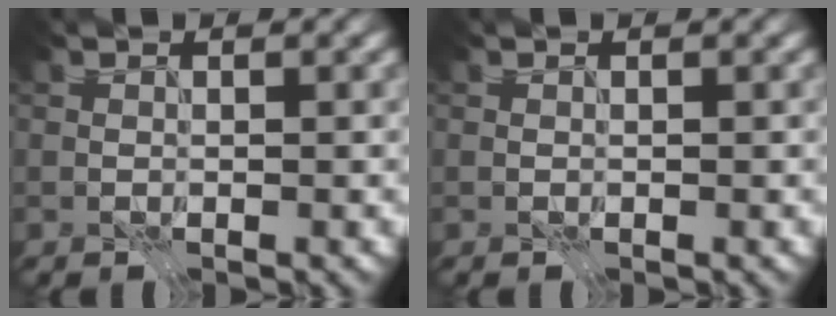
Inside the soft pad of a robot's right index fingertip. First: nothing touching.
{"total": 0.0}